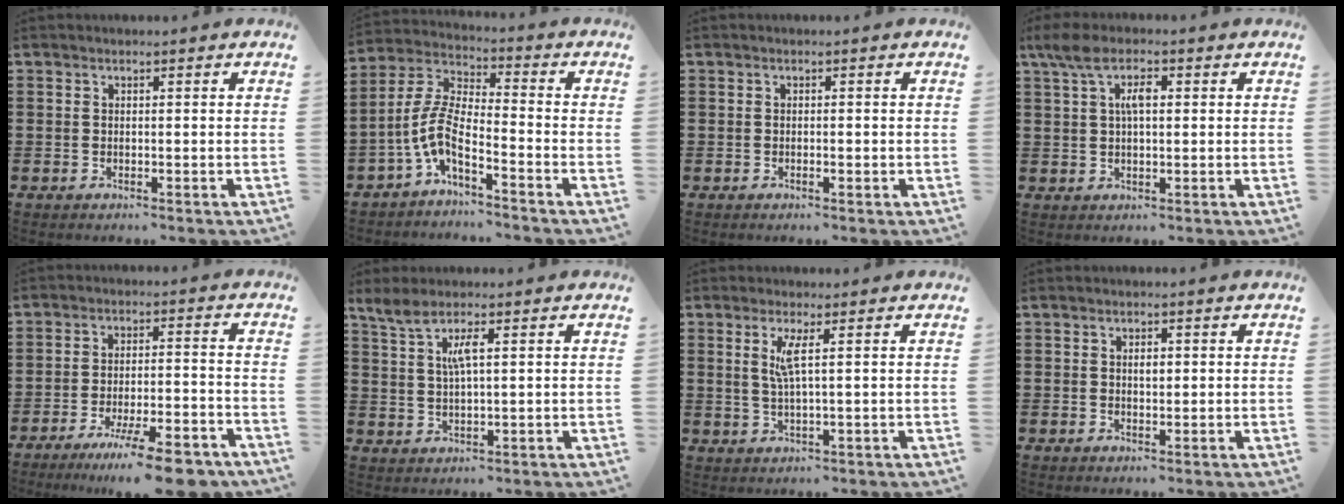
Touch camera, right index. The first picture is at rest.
{"total": 6.7, "force": [-3.7, 1.5, 5.4], "torque": [-0.142, -0.022, -0.079]}
{"total": 0.6, "force": [-0.2, 0.2, 0.5], "torque": [-0.010, -0.004, -0.002]}
{"total": 5.2, "force": [1.7, 2.1, 4.4], "torque": [-0.094, 0.010, 0.028]}
{"total": 10.0, "force": [-7.6, 0.8, 6.4], "torque": [-0.099, 0.011, -0.137]}
{"total": 4.1, "force": [1.9, 0.8, 3.6], "torque": [-0.077, 0.001, 0.032]}
{"total": 3.5, "force": [1.1, -0.3, 3.3], "torque": [-0.068, -0.007, 0.016]}
{"total": 1.3, "force": [0.2, 0.6, 1.2], "torque": [-0.024, 0.004, 0.002]}